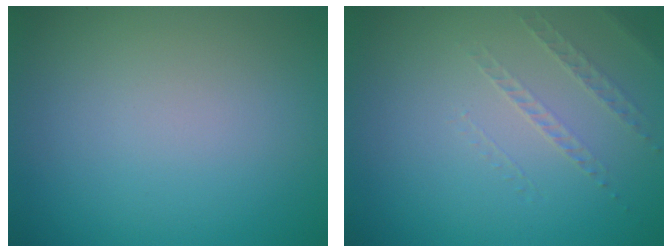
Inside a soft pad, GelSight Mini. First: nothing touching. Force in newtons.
{"total": 1.1, "press": 0.6, "slide": 0.9}